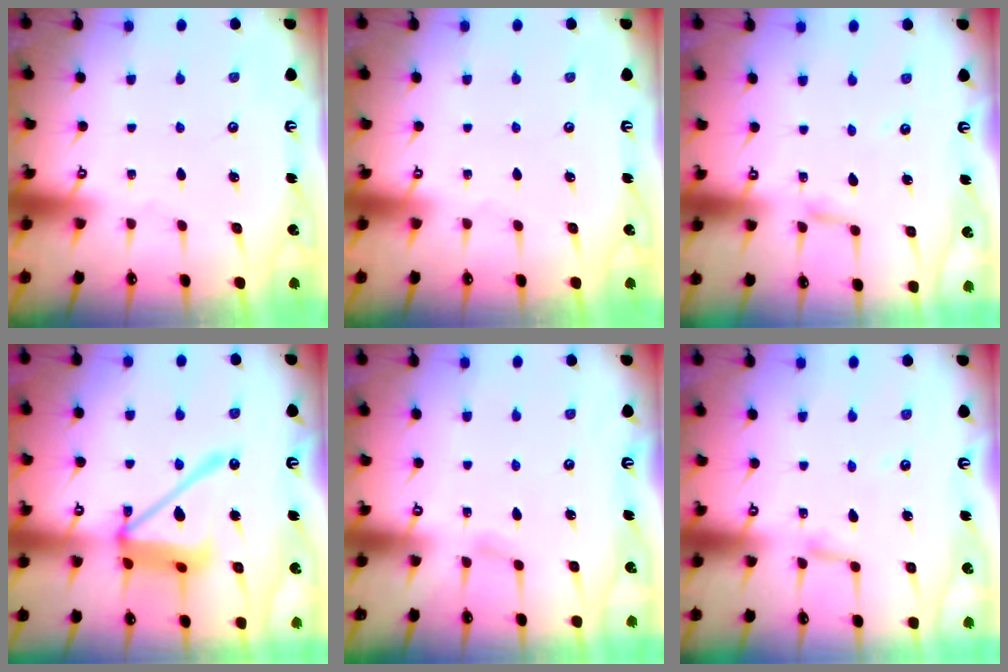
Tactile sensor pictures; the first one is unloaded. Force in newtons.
{"total": 0.0}
{"total": 2.7, "press": 2.7, "slide": 0.1}
{"total": 16.8, "press": 16.8, "slide": 1.6}
{"total": 4.9, "press": 4.9, "slide": 0.6}
{"total": 3.0, "press": 3.0, "slide": 0.2}